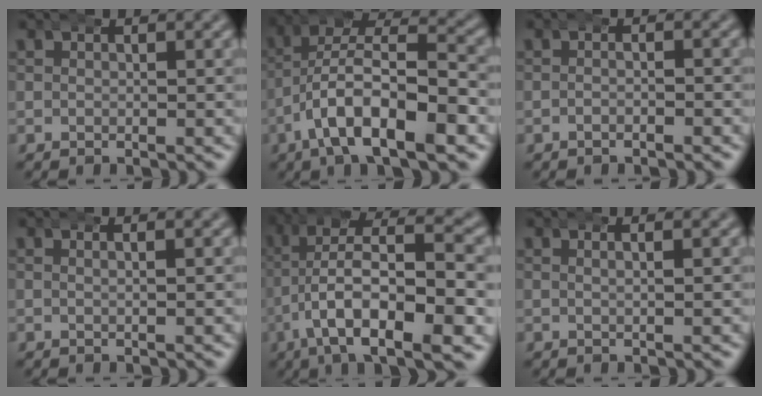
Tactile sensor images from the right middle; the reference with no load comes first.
{"total": 9.1, "force": [-2.3, 5.1, 7.2], "torque": [-0.124, -0.013, -0.041]}
{"total": 1.1, "force": [-0.8, 0.4, 0.6], "torque": [0.001, 0.007, -0.023]}
{"total": 1.3, "force": [0.5, 0.3, 1.1], "torque": [-0.012, 0.007, 0.003]}
{"total": 11.3, "force": [-2.8, 5.0, 9.8], "torque": [-0.168, -0.023, -0.036]}
{"total": 1.6, "force": [0.7, 0.3, 1.4], "torque": [-0.015, 0.009, 0.006]}